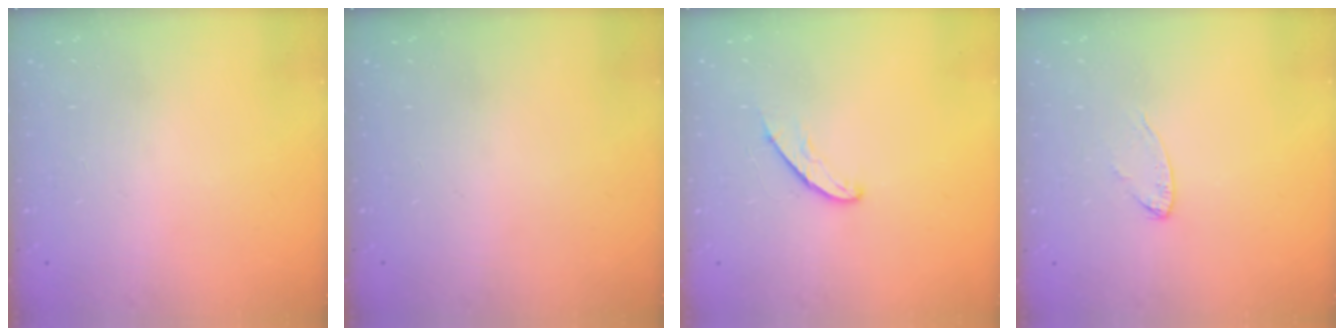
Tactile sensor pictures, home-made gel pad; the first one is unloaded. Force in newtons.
{"total": 0.0}
{"total": 6.1, "press": 6.1, "slide": 0.4}
{"total": 5.6, "press": 5.6, "slide": 0.5}